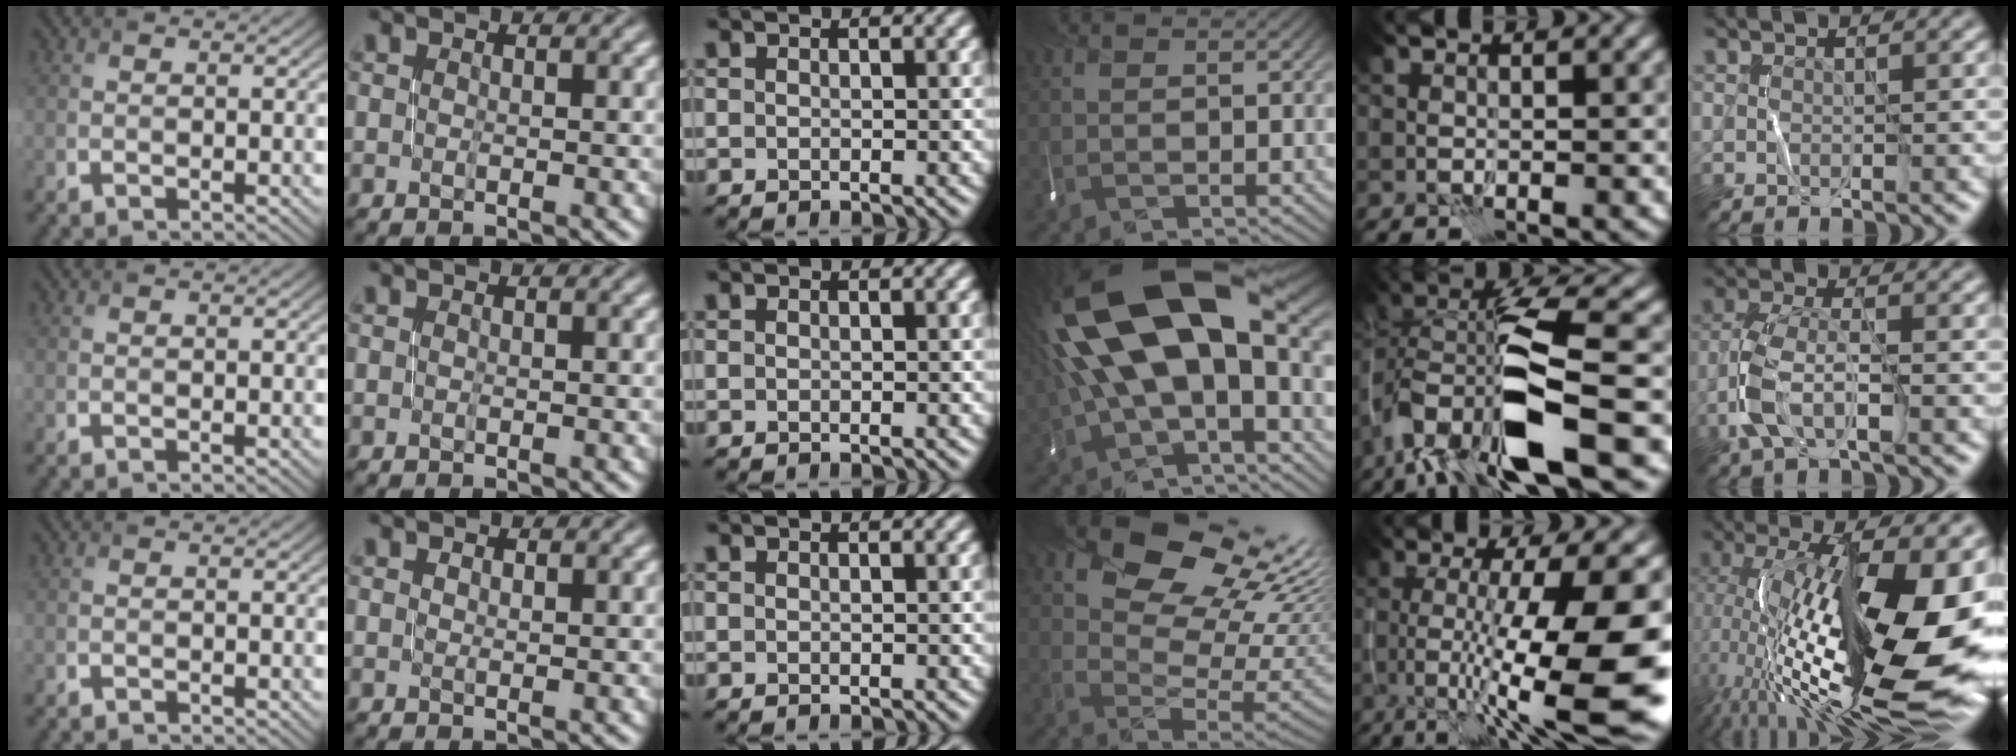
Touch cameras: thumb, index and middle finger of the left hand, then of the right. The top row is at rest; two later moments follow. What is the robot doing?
{"motion": "close", "object": "stapler"}